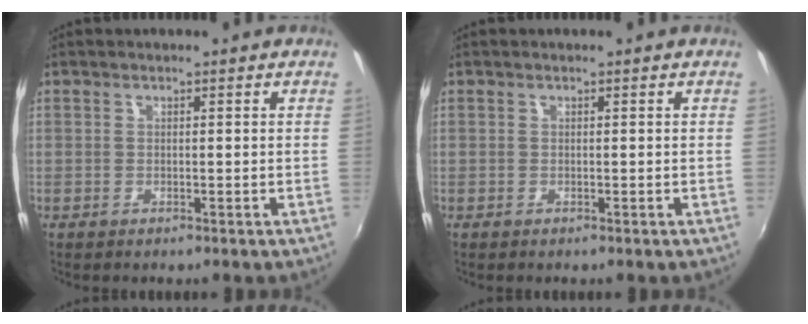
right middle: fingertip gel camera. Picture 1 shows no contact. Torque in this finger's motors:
{"motor_torque": [0.00, 0.00, 0.00, 0.00]}